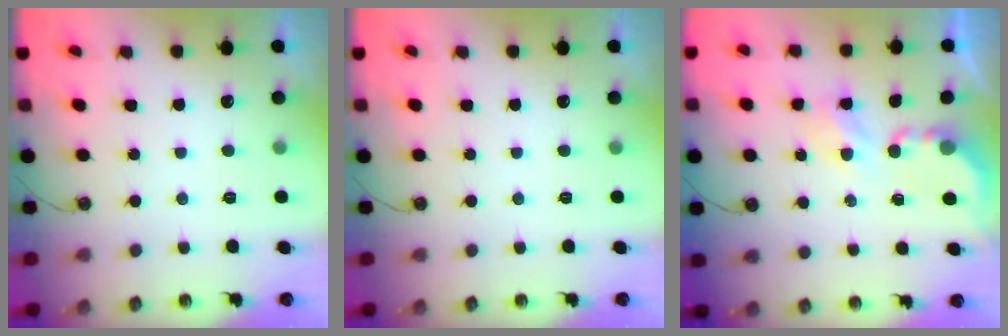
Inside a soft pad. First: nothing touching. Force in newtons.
{"total": 0.0}
{"total": 3.9, "press": 3.9, "slide": 0.1}